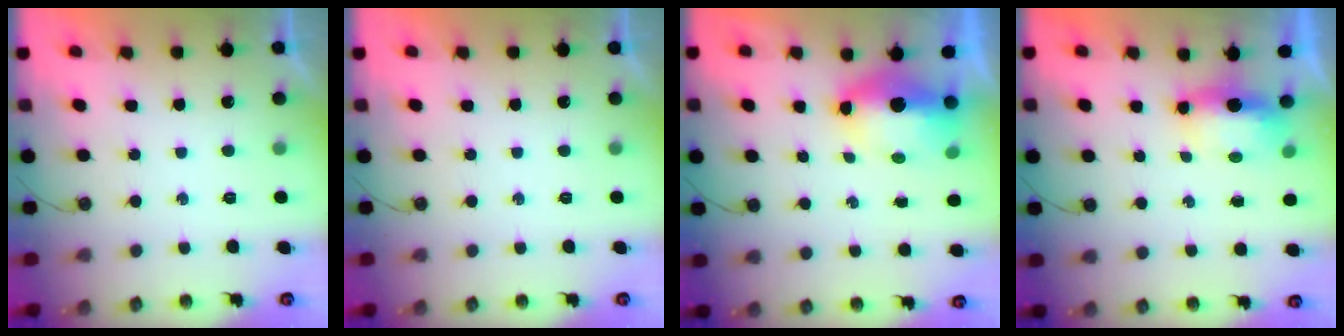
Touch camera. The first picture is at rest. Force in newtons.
{"total": 0.0}
{"total": 7.4, "press": 7.4, "slide": 0.8}
{"total": 6.1, "press": 6.0, "slide": 1.0}